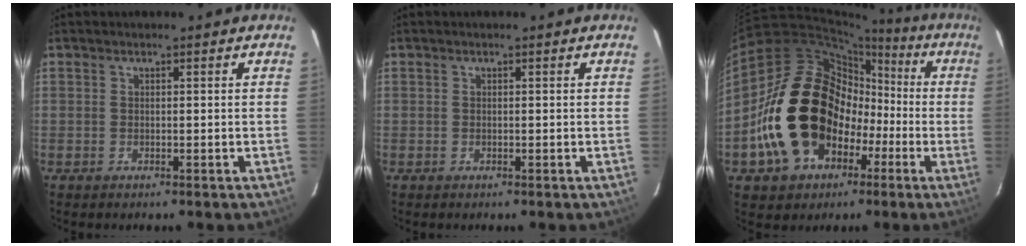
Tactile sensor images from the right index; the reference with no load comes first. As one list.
[{"total": 0.0}, {"total": 22.6, "force": [-4.0, 18.1, 12.9], "torque": [-0.275, 0.047, -0.037]}]